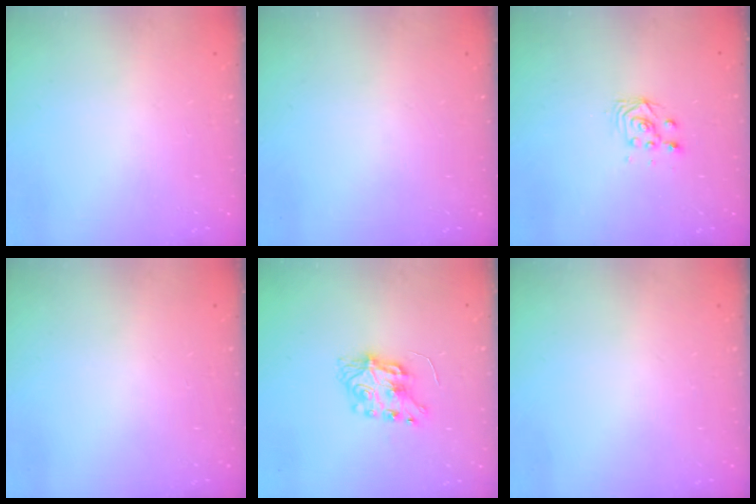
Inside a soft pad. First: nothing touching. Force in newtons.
{"total": 0.0}
{"total": 2.8, "press": 2.5, "slide": 1.3}
{"total": 0.0}
{"total": 7.5, "press": 7.5, "slide": 0.3}
{"total": 0.0}